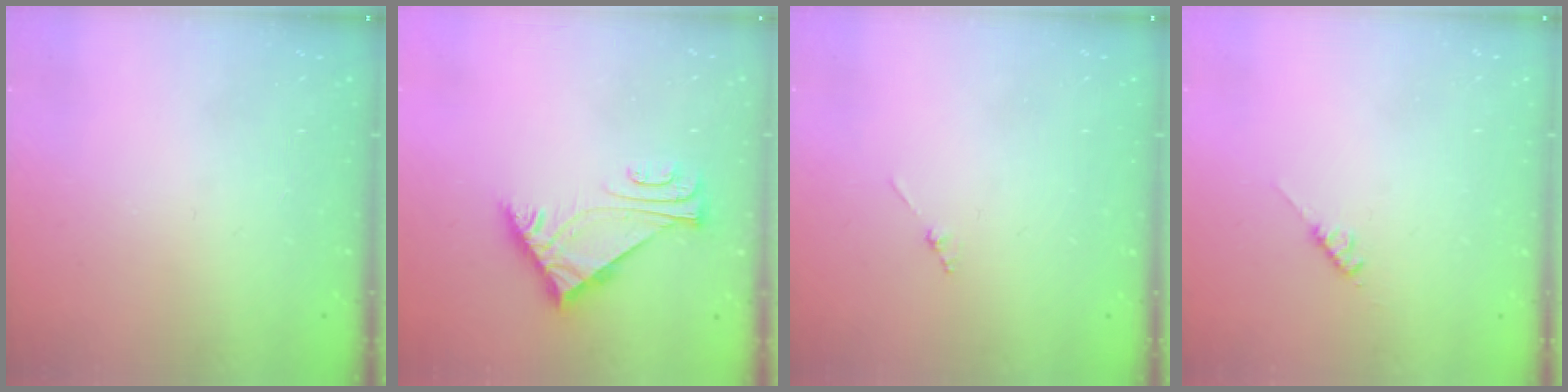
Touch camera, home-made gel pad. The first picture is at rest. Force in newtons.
{"total": 6.4, "press": 6.3, "slide": 0.9}
{"total": 0.8, "press": 0.8, "slide": 0.2}
{"total": 2.8, "press": 2.8, "slide": 0.5}